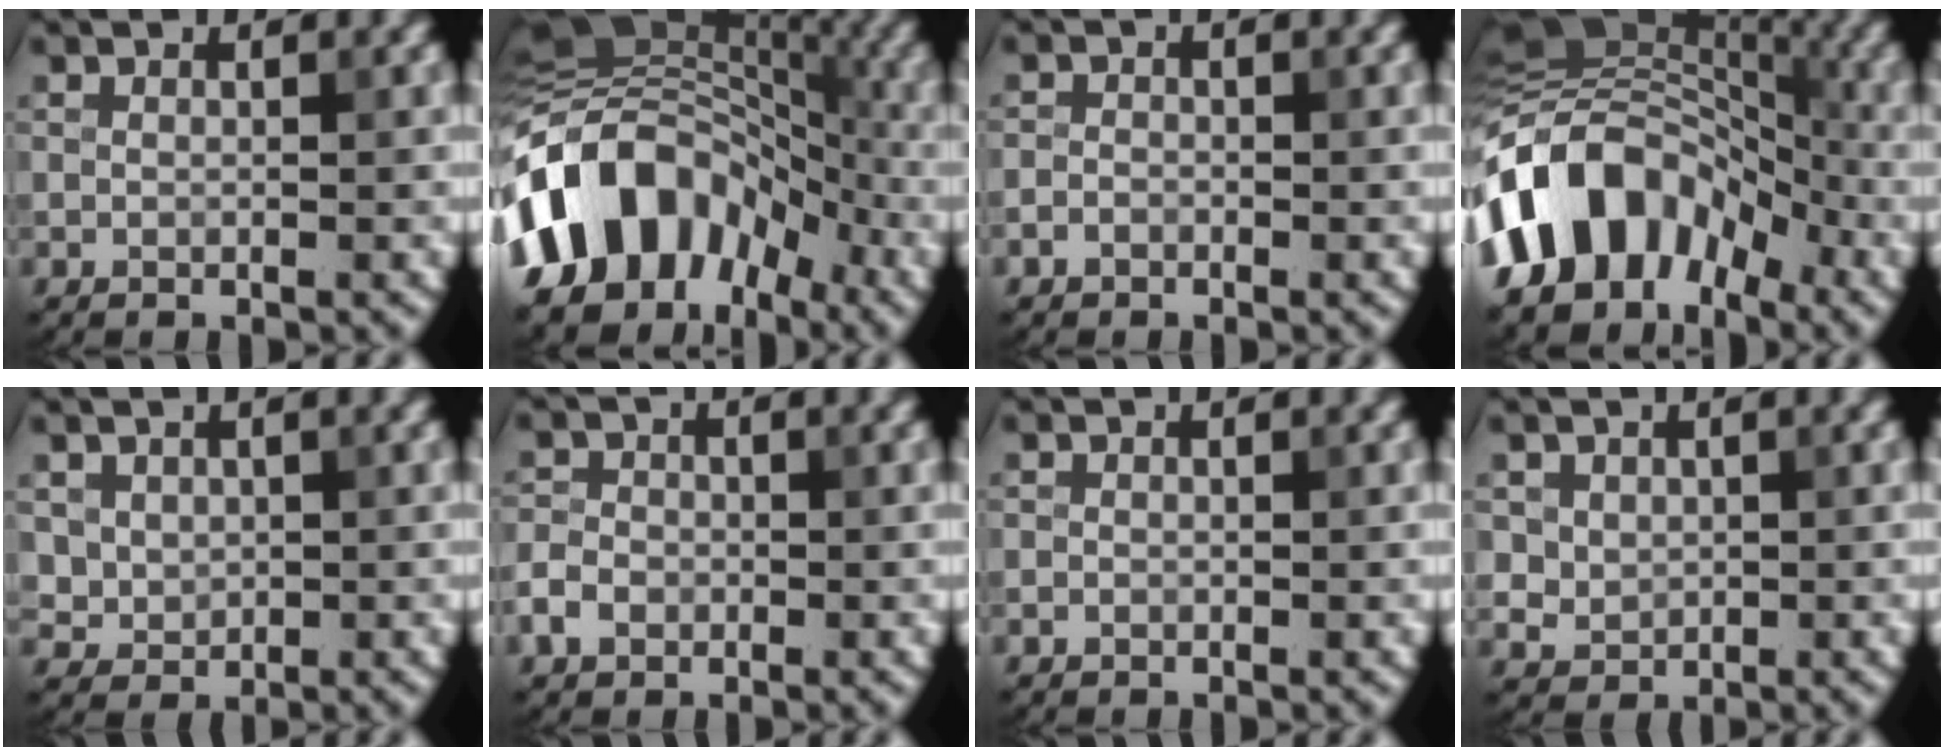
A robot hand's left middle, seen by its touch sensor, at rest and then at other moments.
{"total": 13.3, "force": [-5.2, 9.3, 7.9], "torque": [-0.138, 0.019, -0.107]}
{"total": 0.9, "force": [-0.6, 0.6, 0.3], "torque": [-0.003, 0.002, -0.015]}
{"total": 11.9, "force": [-5.3, 8.0, 7.1], "torque": [-0.118, 0.022, -0.117]}
{"total": 2.3, "force": [0.8, 1.9, 0.8], "torque": [-0.026, -0.008, 0.034]}
{"total": 2.3, "force": [-1.1, 1.8, 1.0], "torque": [-0.019, 0.003, -0.025]}
{"total": 0.0}
{"total": 2.0, "force": [0.7, 1.8, 0.6], "torque": [-0.018, -0.009, 0.034]}